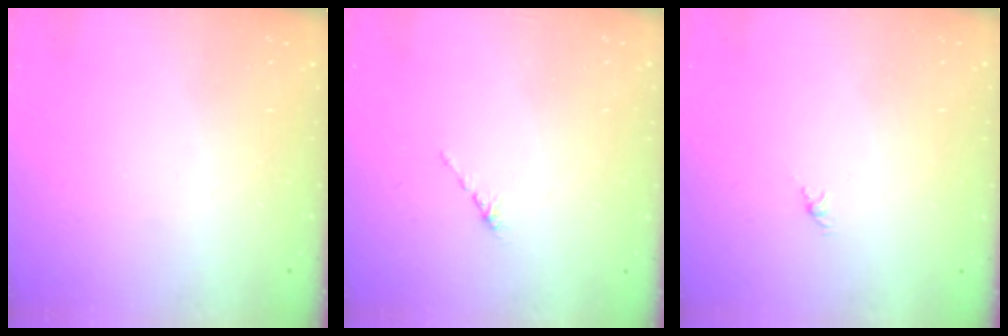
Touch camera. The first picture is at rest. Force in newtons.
{"total": 0.0}
{"total": 0.0}